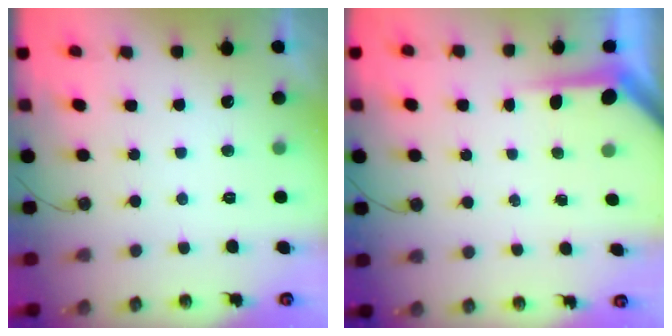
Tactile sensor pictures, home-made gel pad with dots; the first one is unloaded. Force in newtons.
{"total": 3.9, "press": 3.8, "slide": 0.4}